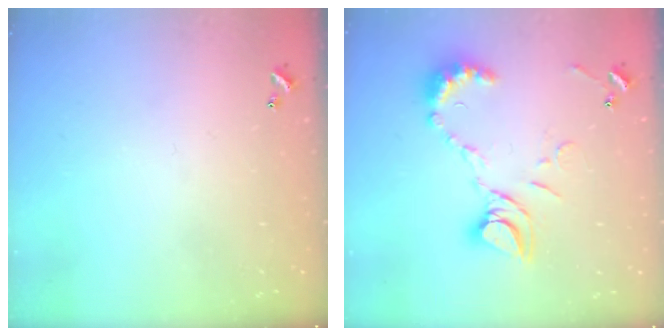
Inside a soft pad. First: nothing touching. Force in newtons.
{"total": 13.1, "press": 13.0, "slide": 1.2}